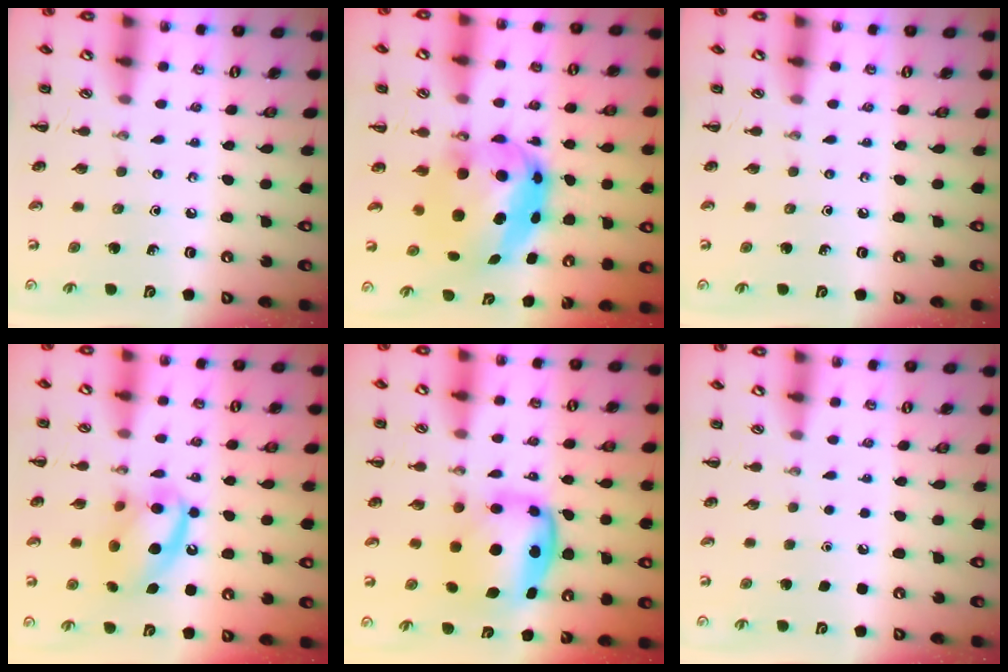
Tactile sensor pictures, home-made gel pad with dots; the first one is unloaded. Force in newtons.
{"total": 9.2, "press": 8.8, "slide": 2.5}
{"total": 0.0}
{"total": 14.6, "press": 14.5, "slide": 2.0}
{"total": 6.5, "press": 6.3, "slide": 1.6}
{"total": 1.7, "press": 1.7, "slide": 0.1}